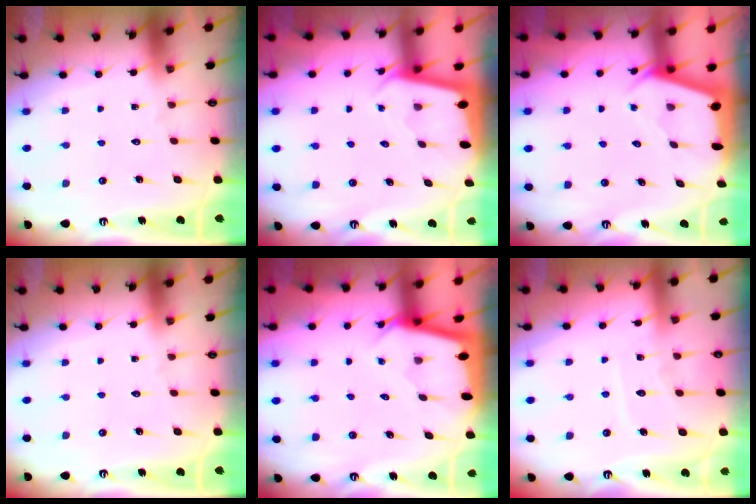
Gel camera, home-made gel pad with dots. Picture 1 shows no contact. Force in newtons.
{"total": 1.9, "press": 1.9, "slide": 0.1}
{"total": 2.5, "press": 2.5, "slide": 0.3}
{"total": 0.0}
{"total": 2.3, "press": 2.3, "slide": 0.2}
{"total": 6.9, "press": 6.8, "slide": 0.7}